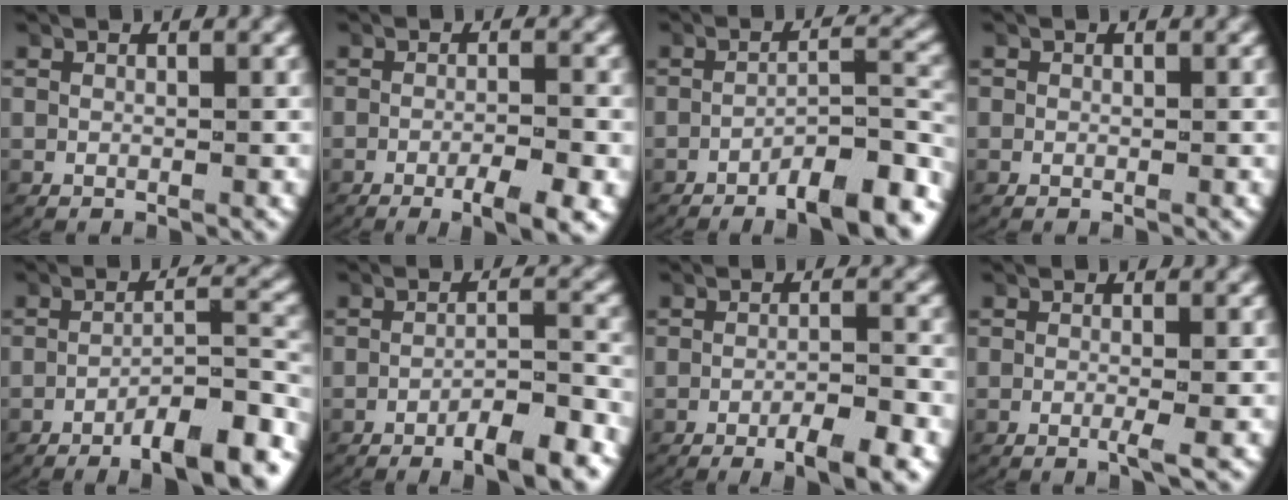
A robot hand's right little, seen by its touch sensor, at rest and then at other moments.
{"total": 4.4, "force": [-2.6, 0.9, 3.4], "torque": [-0.042, -0.001, -0.045]}
{"total": 7.0, "force": [-5.6, 1.6, 3.7], "torque": [-0.034, 0.002, -0.088]}
{"total": 0.6, "force": [-0.2, 0.5, -0.1], "torque": [-0.004, -0.007, 0.000]}
{"total": 7.7, "force": [-6.1, 1.8, 4.3], "torque": [-0.047, 0.000, -0.093]}
{"total": 4.8, "force": [-3.5, 1.1, 3.0], "torque": [-0.030, 0.005, -0.067]}
{"total": 4.1, "force": [-2.6, 0.9, 3.0], "torque": [-0.038, 0.002, -0.050]}
{"total": 1.3, "force": [-0.4, 0.0, 1.3], "torque": [-0.019, 0.001, -0.014]}